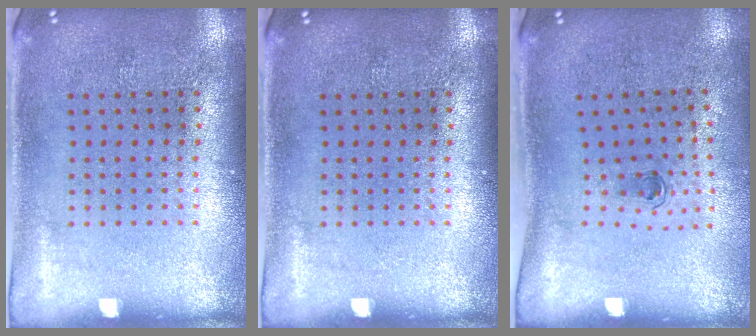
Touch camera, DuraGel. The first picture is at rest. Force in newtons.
{"total": 0.0}
{"total": 0.6, "press": 0.3, "slide": 0.5}